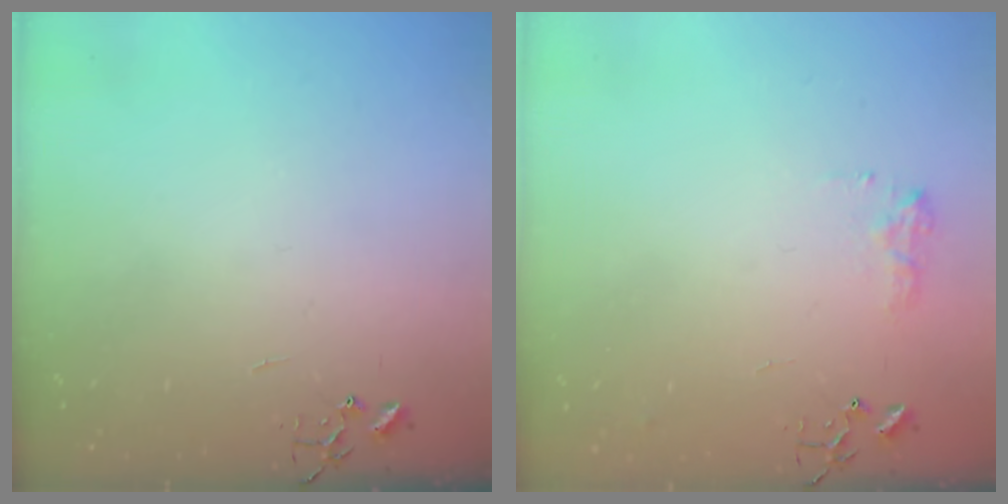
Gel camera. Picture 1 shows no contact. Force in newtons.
{"total": 7.8, "press": 7.8, "slide": 0.1}